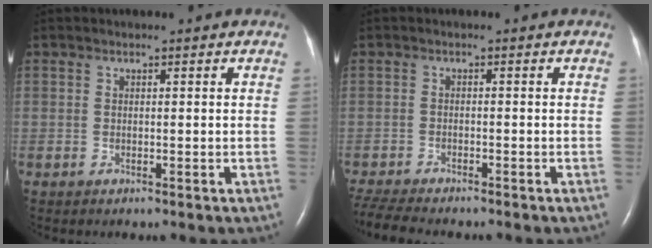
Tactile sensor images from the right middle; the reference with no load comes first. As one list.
[{"total": 7.8, "force": [-7.0, 1.2, 3.1], "torque": [-0.062, -0.014, -0.116]}]